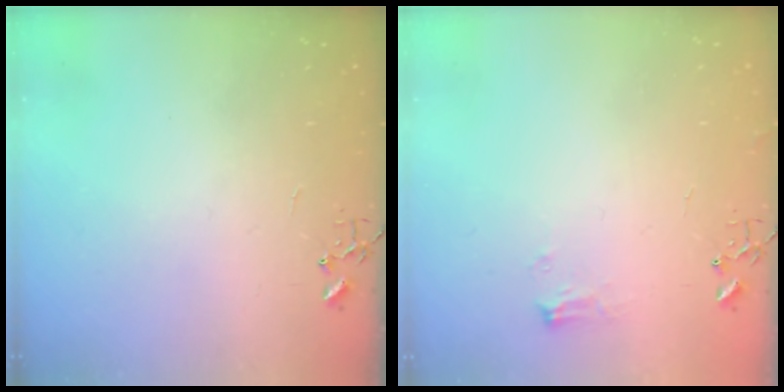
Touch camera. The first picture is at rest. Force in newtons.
{"total": 6.8, "press": 6.8, "slide": 0.8}